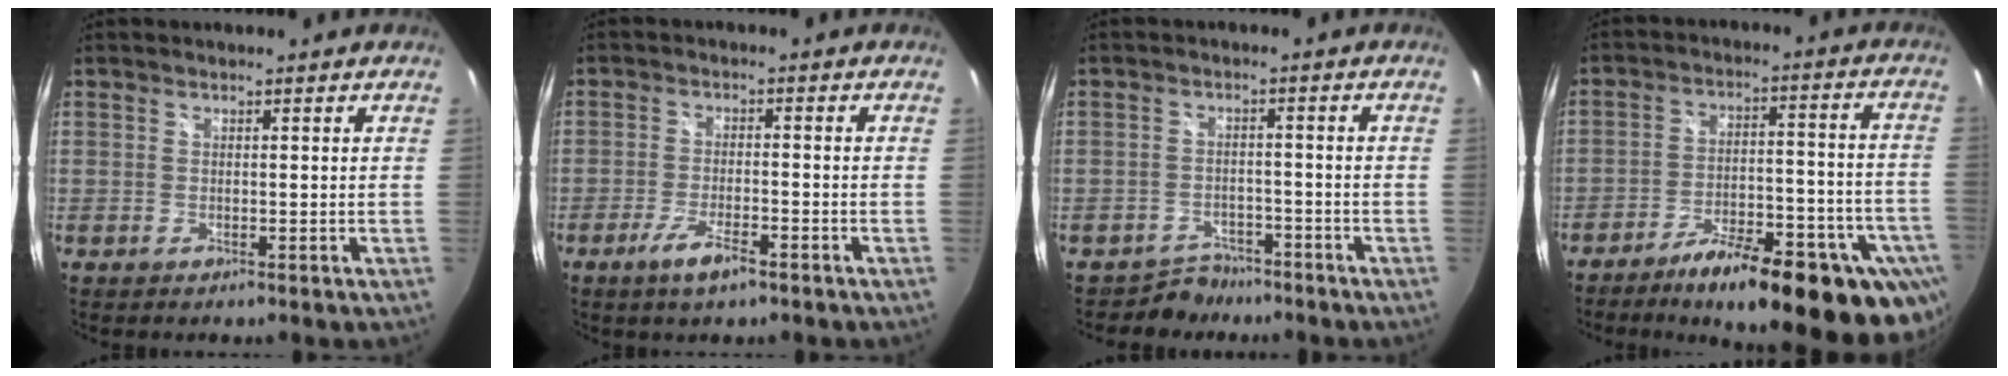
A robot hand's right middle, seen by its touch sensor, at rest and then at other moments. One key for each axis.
{"total": 5.5, "fx": -3.5, "fy": 1.4, "fz": 4.0, "tx": -0.091, "ty": -0.011, "tz": -0.063}
{"total": 4.4, "fx": -3.6, "fy": 2.6, "fz": -0.5, "tx": 0.005, "ty": 0.013, "tz": -0.058}
{"total": 24.6, "fx": -18.0, "fy": 6.4, "fz": 15.4, "tx": -0.197, "ty": -0.015, "tz": -0.241}